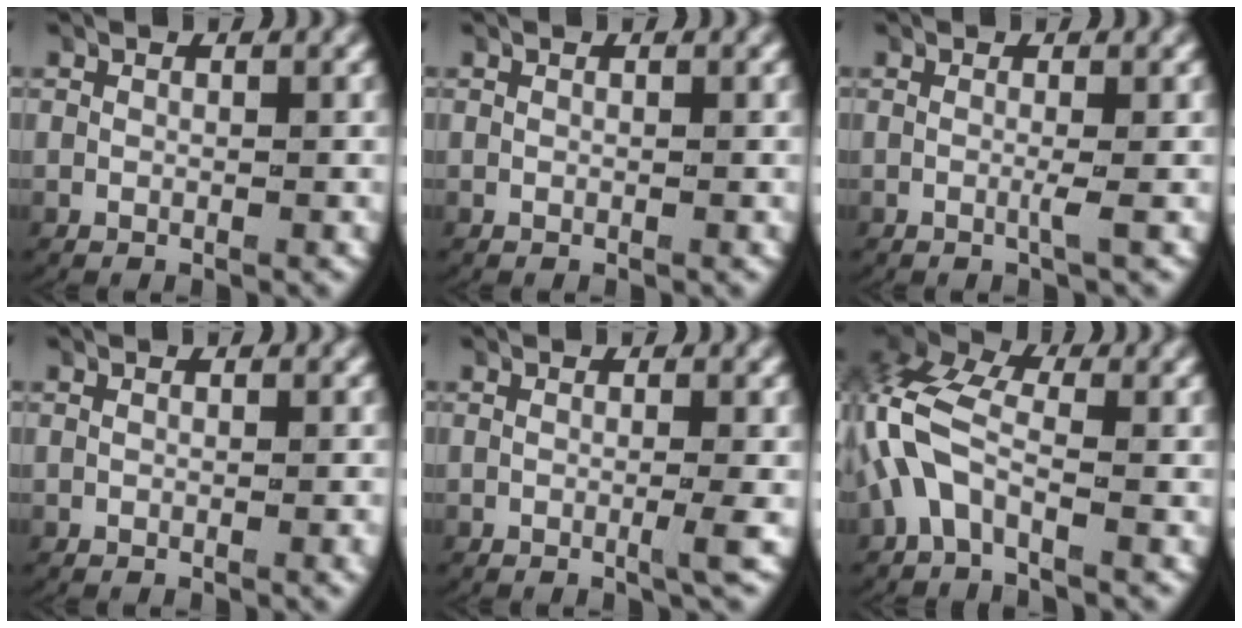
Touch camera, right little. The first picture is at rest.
{"total": 0.0}
{"total": 1.1, "force": [-0.1, -0.6, 0.8], "torque": [-0.018, -0.001, -0.004]}
{"total": 0.6, "force": [-0.2, -0.4, 0.4], "torque": [-0.004, 0.001, -0.003]}
{"total": 1.6, "force": [-0.3, -0.5, 1.5], "torque": [-0.021, 0.001, -0.009]}
{"total": 5.3, "force": [0.5, 3.4, 4.0], "torque": [-0.117, -0.003, 0.004]}